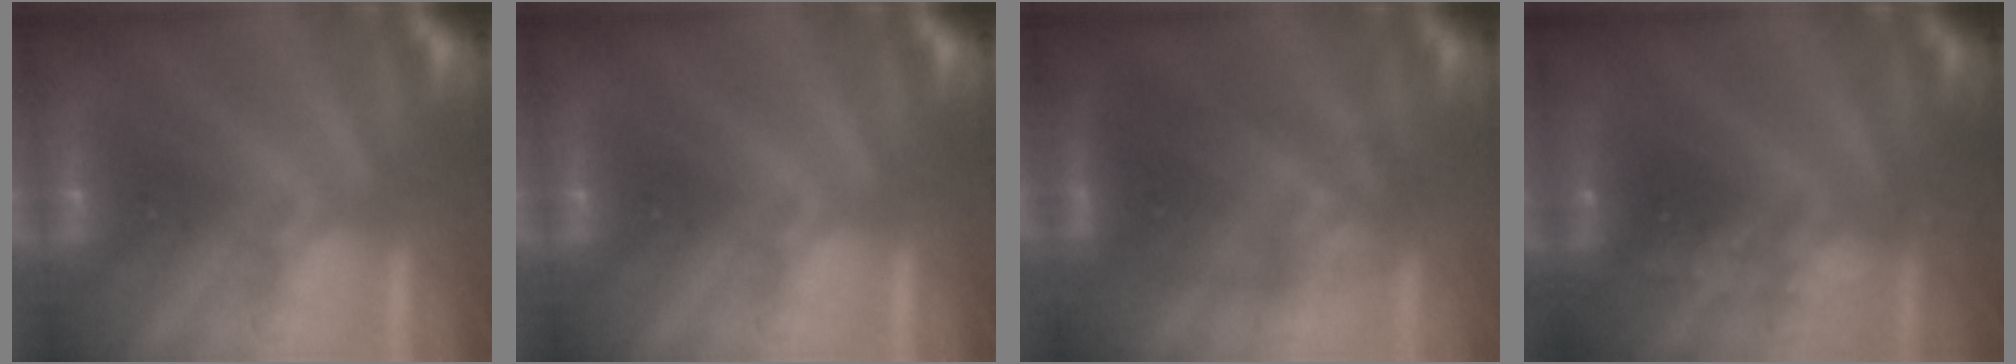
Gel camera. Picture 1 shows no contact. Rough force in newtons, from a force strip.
{"total": 0.0}
{"total": 3.6}
{"total": 2.5}